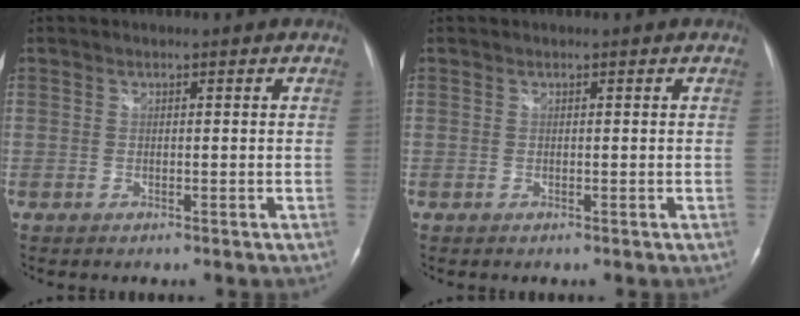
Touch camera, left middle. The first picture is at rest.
{"total": 0.0}